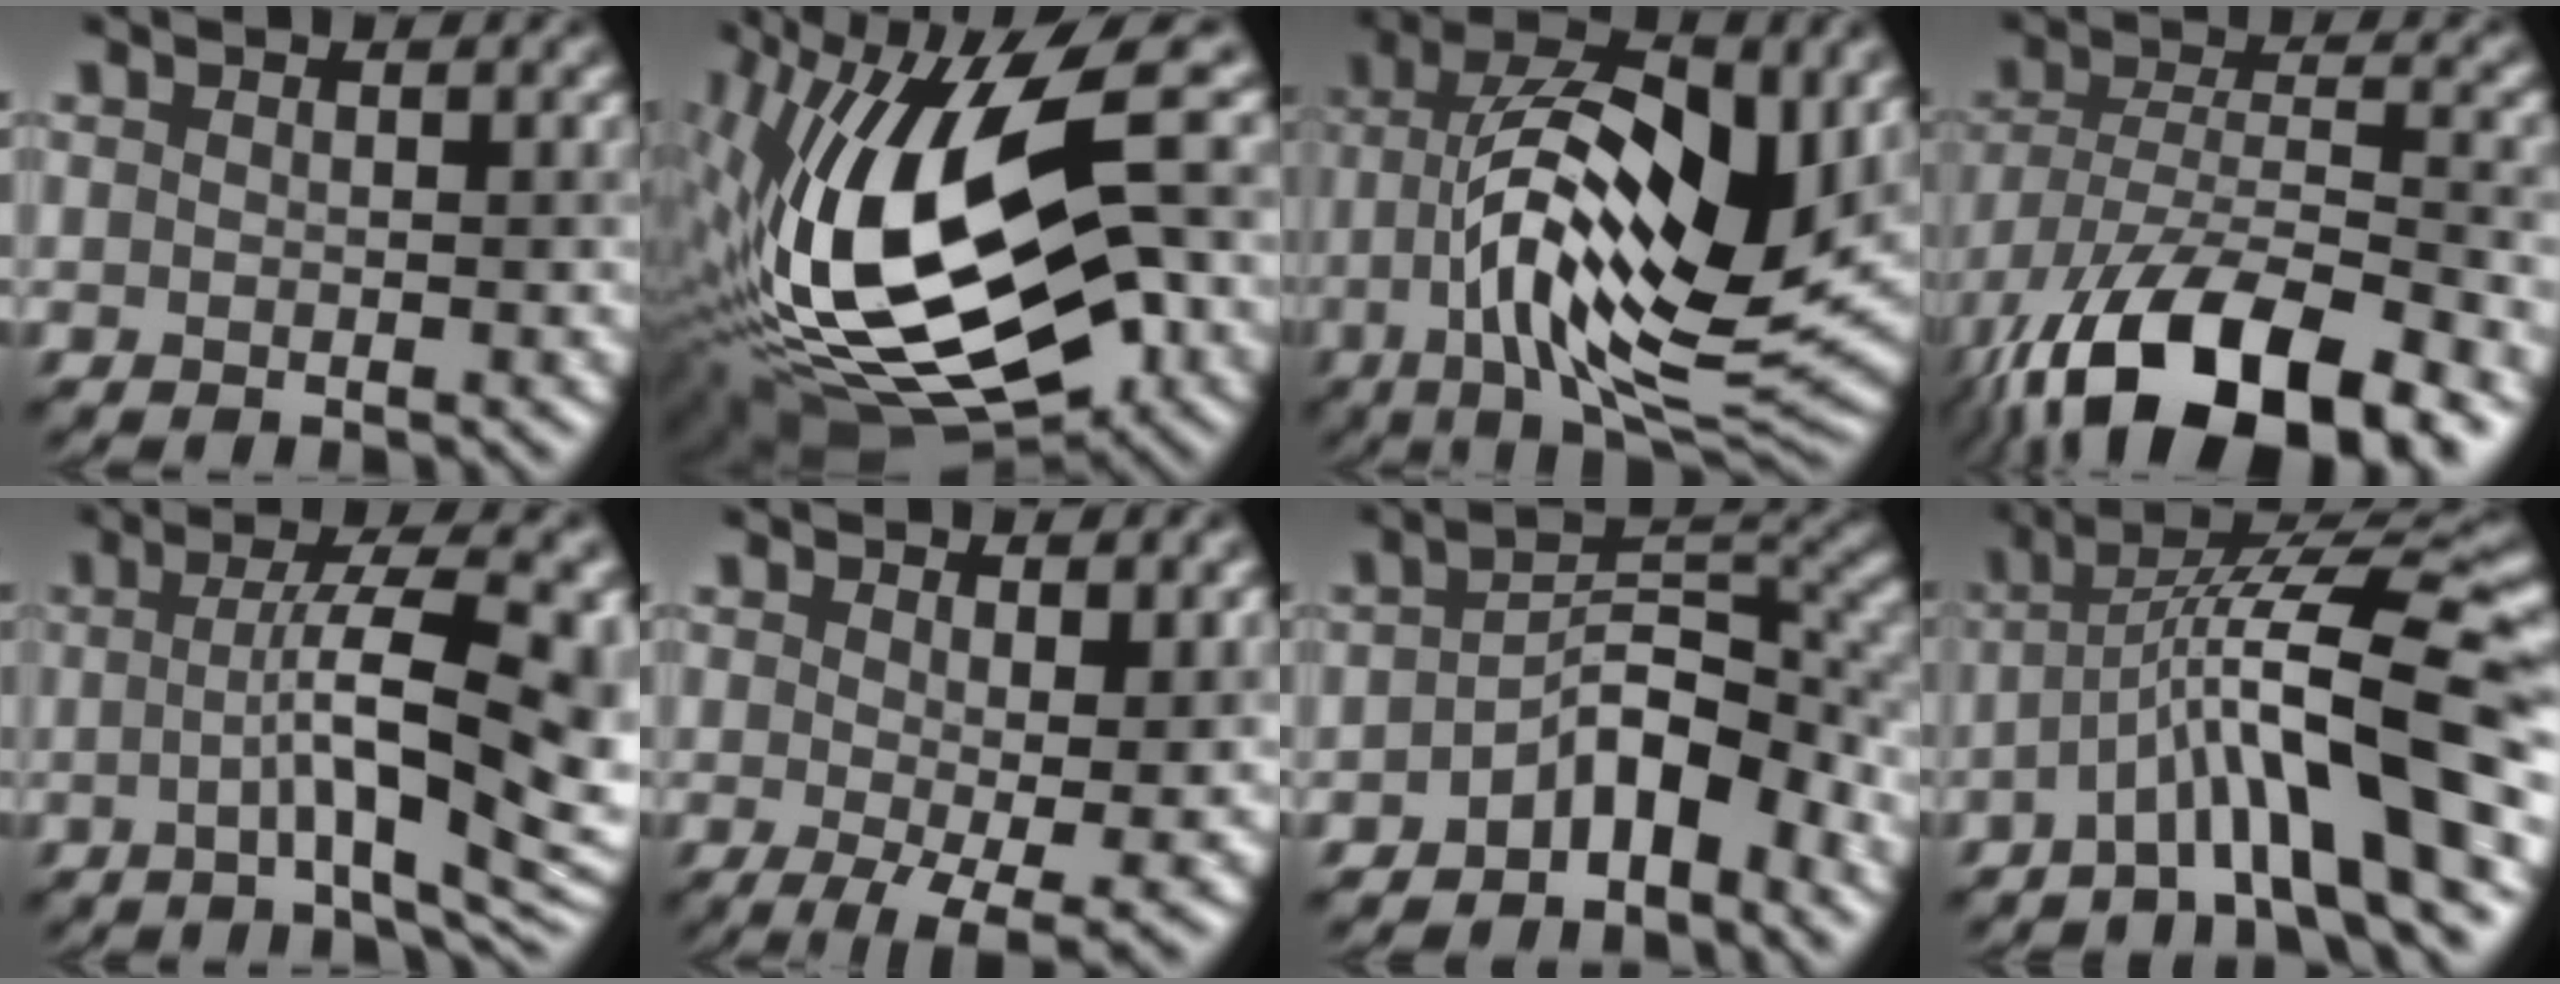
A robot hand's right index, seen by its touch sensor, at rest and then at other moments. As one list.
[{"total": 18.1, "force": [-0.1, 9.3, 15.5], "torque": [-0.302, -0.015, 0.005]}, {"total": 14.7, "force": [0.3, 5.7, 13.5], "torque": [-0.237, 0.002, 0.000]}, {"total": 15.6, "force": [-9.4, 6.6, 10.5], "torque": [-0.217, -0.031, -0.155]}, {"total": 10.9, "force": [-0.3, 2.7, 10.6], "torque": [-0.140, 0.007, -0.007]}, {"total": 6.2, "force": [-0.3, 1.9, 5.9], "torque": [-0.094, -0.024, 0.004]}, {"total": 5.2, "force": [-2.6, 2.5, 3.8], "torque": [-0.052, 0.018, -0.049]}, {"total": 9.3, "force": [-2.6, 1.6, 8.8], "torque": [-0.133, 0.021, -0.050]}]